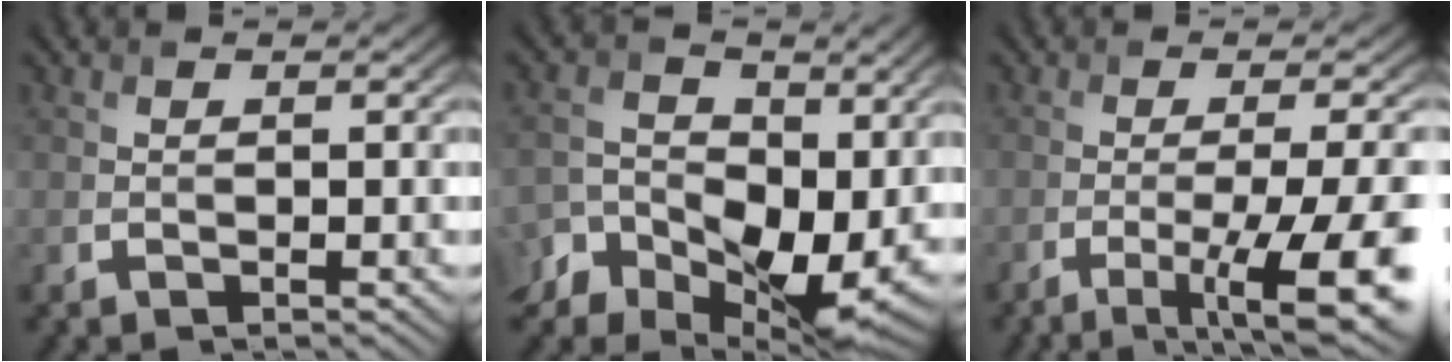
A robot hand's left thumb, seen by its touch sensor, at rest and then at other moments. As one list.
[{"total": 12.9, "force": [-4.5, 8.9, 8.2], "torque": [-0.157, -0.030, -0.075]}, {"total": 11.5, "force": [-5.2, 2.5, 10.0], "torque": [-0.139, -0.009, -0.070]}]